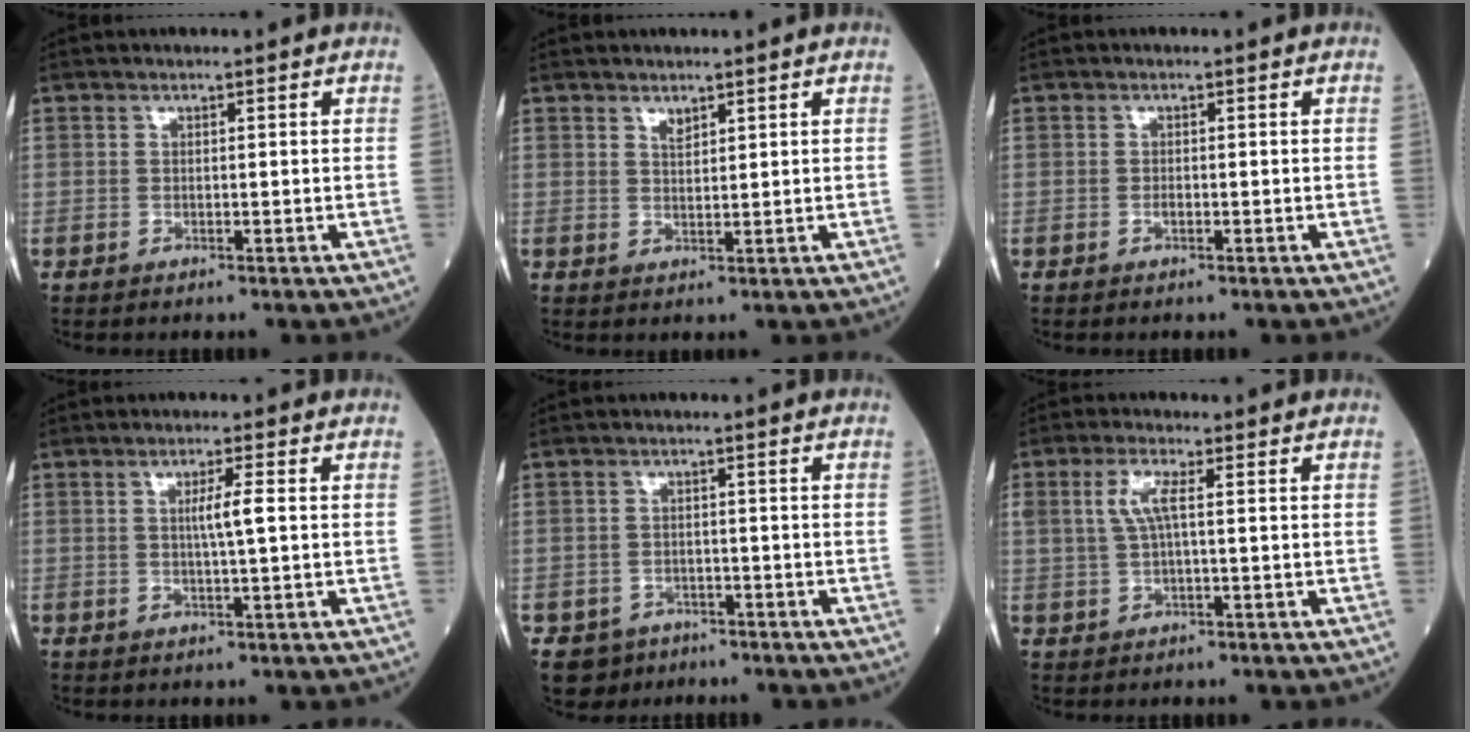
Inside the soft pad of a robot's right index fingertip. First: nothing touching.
{"total": 1.5, "force": [1.2, 0.5, 0.7], "torque": [-0.013, -0.003, 0.022]}
{"total": 0.7, "force": [-0.3, 0.3, 0.5], "torque": [-0.013, 0.000, -0.006]}
{"total": 3.4, "force": [0.5, -0.5, 3.3], "torque": [-0.063, -0.003, 0.007]}
{"total": 3.9, "force": [-2.5, 3.0, 0.1], "torque": [-0.001, 0.008, -0.034]}
{"total": 3.8, "force": [0.8, 0.8, 3.6], "torque": [-0.081, 0.010, 0.017]}